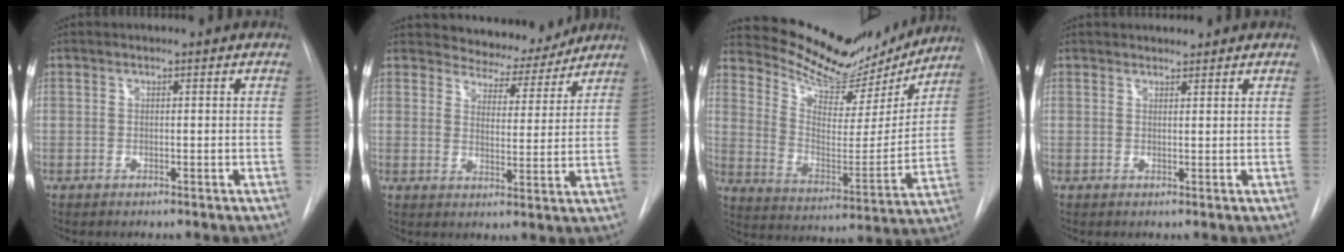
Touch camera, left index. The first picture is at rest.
{"total": 7.6, "force": [7.2, 2.2, 0.1], "torque": [0.002, -0.014, 0.097]}
{"total": 18.3, "force": [17.1, 5.0, 4.4], "torque": [-0.069, -0.035, 0.249]}
{"total": 3.1, "force": [2.9, 0.9, 0.5], "torque": [-0.005, 0.017, 0.042]}